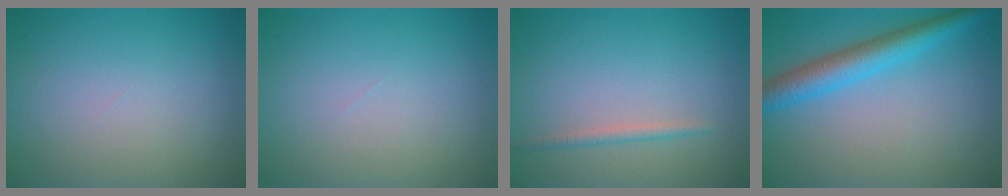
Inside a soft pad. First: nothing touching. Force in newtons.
{"total": 0.0}
{"total": 1.1, "press": 1.1, "slide": 0.1}
{"total": 4.7, "press": 4.7, "slide": 0.1}